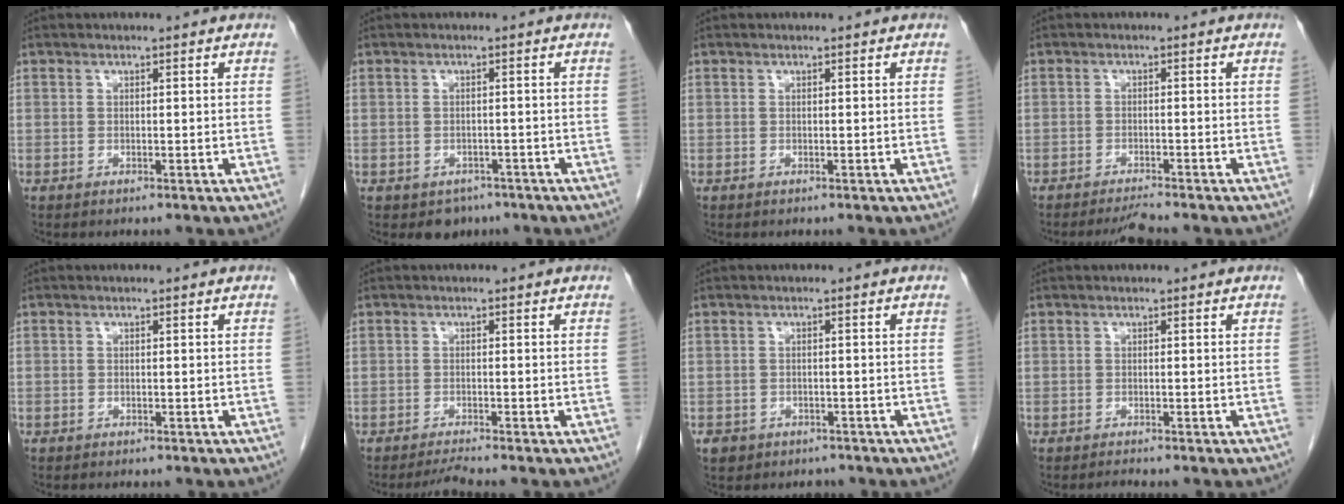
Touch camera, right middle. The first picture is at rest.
{"total": 2.9, "force": [-1.9, 2.0, 0.9], "torque": [-0.013, 0.001, -0.018]}
{"total": 0.0}
{"total": 2.3, "force": [-2.2, -0.6, 0.4], "torque": [-0.015, -0.014, -0.036]}
{"total": 0.6, "force": [-0.4, 0.4, 0.0], "torque": [-0.008, 0.002, -0.009]}
{"total": 2.0, "force": [-1.7, -1.0, 0.4], "torque": [-0.018, -0.013, -0.032]}
{"total": 4.4, "force": [-3.2, 2.8, 1.0], "torque": [-0.022, 0.005, -0.038]}
{"total": 0.6, "force": [-0.5, -0.3, 0.0], "torque": [-0.006, -0.006, -0.007]}